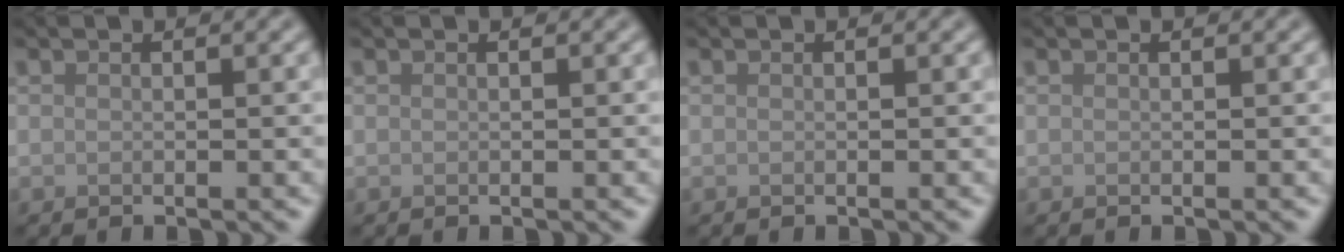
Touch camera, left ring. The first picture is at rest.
{"total": 0.0}
{"total": 0.0}
{"total": 0.0}